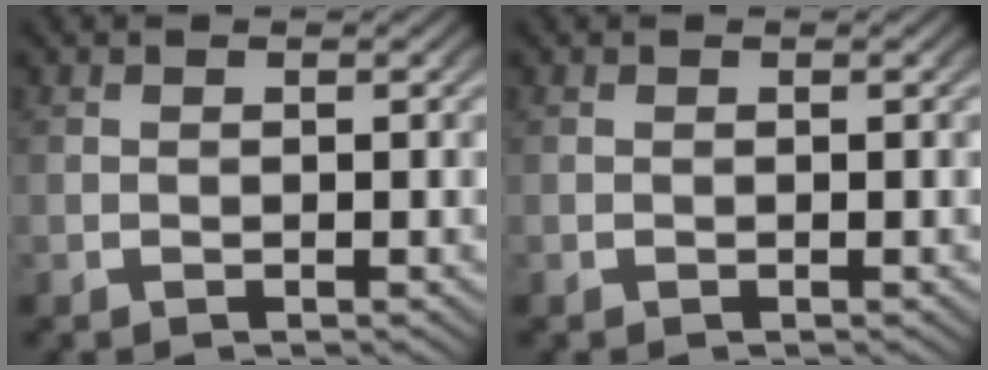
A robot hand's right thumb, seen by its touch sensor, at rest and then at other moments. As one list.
[{"total": 0.0}]